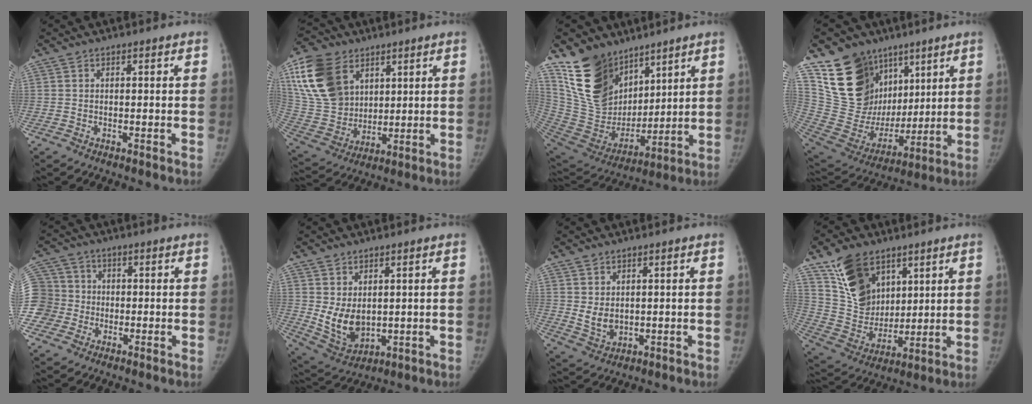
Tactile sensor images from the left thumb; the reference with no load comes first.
{"total": 19.4, "force": [8.5, 13.6, 11.0], "torque": [-0.207, -0.019, 0.171]}
{"total": 19.5, "force": [12.7, 11.6, 9.1], "torque": [-0.122, -0.072, 0.257]}
{"total": 21.2, "force": [11.2, 15.3, 9.4], "torque": [-0.126, -0.034, 0.225]}
{"total": 9.6, "force": [-1.3, 9.4, 1.6], "torque": [-0.021, 0.028, -0.024]}
{"total": 8.0, "force": [0.9, 5.5, 5.8], "torque": [-0.090, -0.026, 0.042]}
{"total": 4.0, "force": [0.8, 2.9, 2.7], "torque": [-0.039, -0.023, 0.027]}
{"total": 15.3, "force": [8.9, 9.9, 7.6], "torque": [-0.102, -0.054, 0.183]}